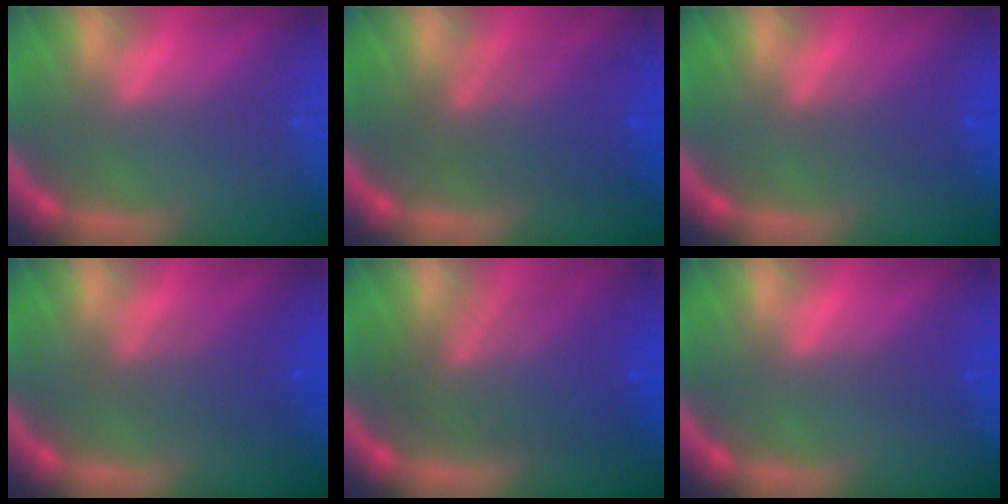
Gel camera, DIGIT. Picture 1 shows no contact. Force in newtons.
{"total": 5.5}
{"total": 2.5}
{"total": 3.6}
{"total": 7.6}
{"total": 1.0}